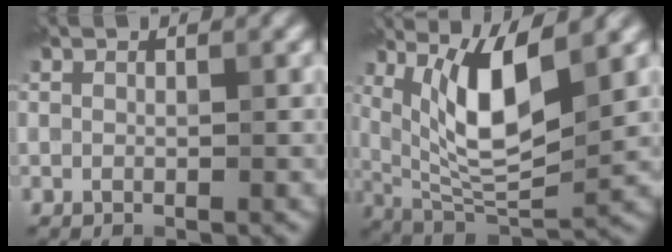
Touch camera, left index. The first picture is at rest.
{"total": 7.9, "force": [3.0, 2.5, 6.9], "torque": [-0.132, -0.017, 0.059]}